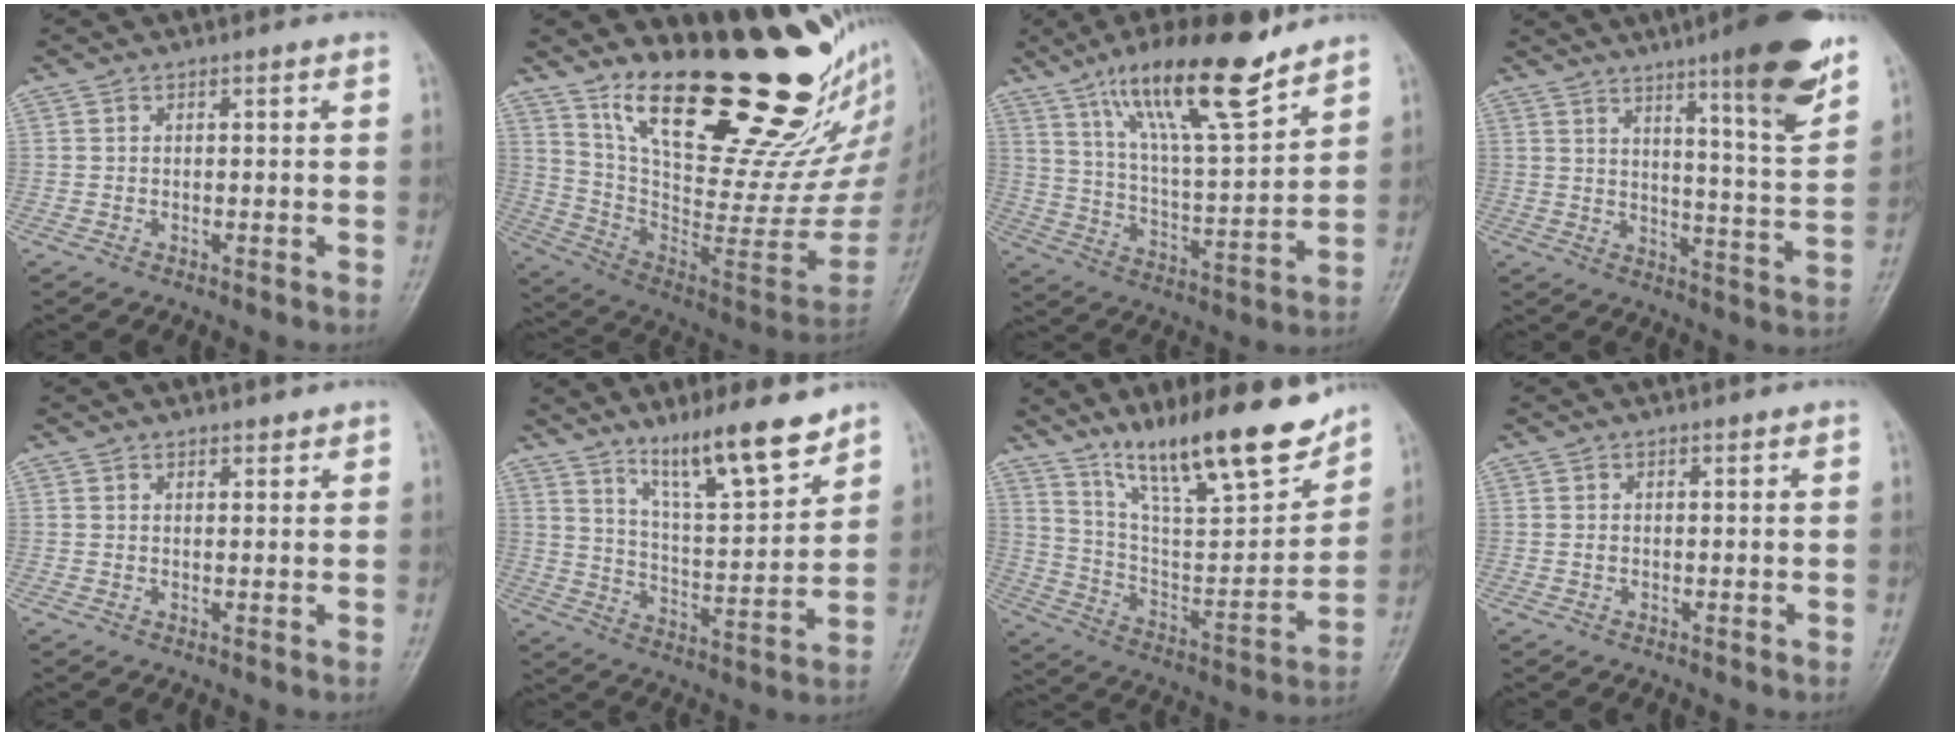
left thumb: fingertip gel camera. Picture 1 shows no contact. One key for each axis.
{"total": 30.7, "fx": 22.3, "fy": 9.0, "fz": 19.0, "tx": -0.244, "ty": -0.155, "tz": 0.355}
{"total": 19.4, "fx": 13.3, "fy": 4.3, "fz": 13.5, "tx": -0.205, "ty": -0.062, "tz": 0.234}
{"total": 16.7, "fx": 10.4, "fy": 1.9, "fz": 12.9, "tx": -0.162, "ty": -0.059, "tz": 0.151}
{"total": 1.6, "fx": 1.4, "fy": 0.7, "fz": 0.3, "tx": 0.007, "ty": -0.010, "tz": 0.017}
{"total": 13.8, "fx": 10.4, "fy": 2.6, "fz": 8.7, "tx": -0.124, "ty": -0.073, "tz": 0.183}
{"total": 22.4, "fx": 16.3, "fy": 5.2, "fz": 14.5, "tx": -0.199, "ty": -0.078, "tz": 0.281}
{"total": 0.5, "fx": 0.2, "fy": 0.4, "fz": 0.3, "tx": -0.004, "ty": 0.000, "tz": 0.002}